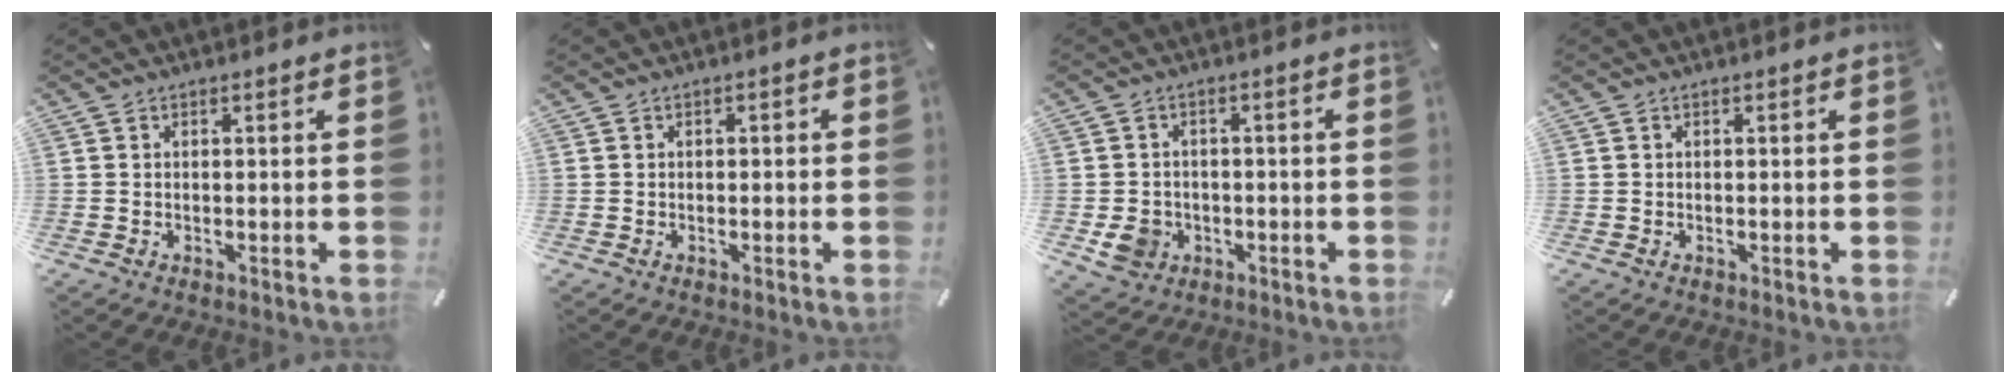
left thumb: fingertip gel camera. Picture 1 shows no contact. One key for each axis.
{"total": 0.8, "fx": -0.4, "fy": 0.5, "fz": 0.5, "tx": -0.009, "ty": 0.002, "tz": -0.009}
{"total": 6.5, "fx": -1.8, "fy": 5.7, "fz": 2.4, "tx": -0.060, "ty": 0.007, "tz": -0.034}
{"total": 0.0}